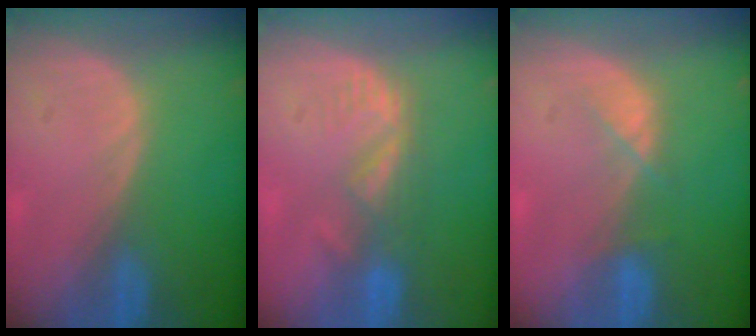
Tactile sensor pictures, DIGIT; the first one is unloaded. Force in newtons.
{"total": 4.3, "press": 4.0, "slide": 1.7}
{"total": 2.4, "press": 2.3, "slide": 0.5}